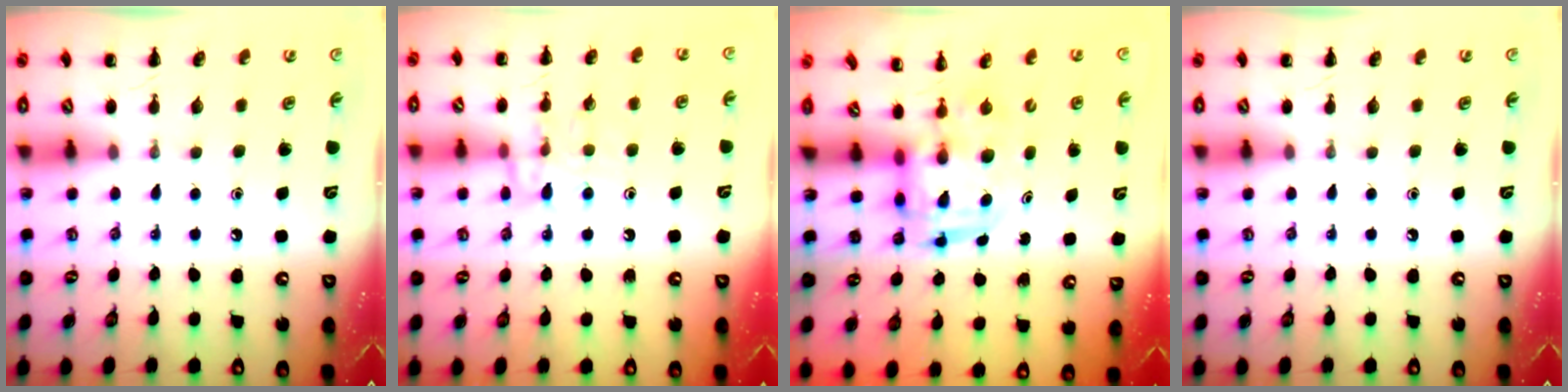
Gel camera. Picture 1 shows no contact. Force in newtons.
{"total": 10.1, "press": 10.1, "slide": 0.8}
{"total": 3.3, "press": 3.2, "slide": 0.6}
{"total": 0.0}